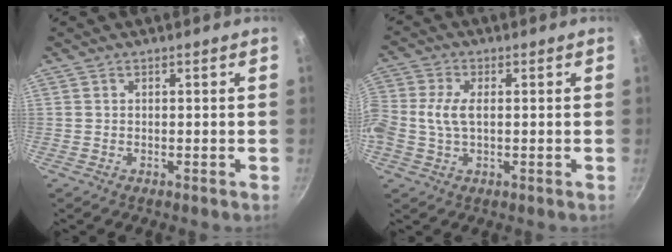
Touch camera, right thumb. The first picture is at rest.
{"total": 6.5, "force": [0.1, 3.8, 5.3], "torque": [-0.120, 0.010, -0.008]}